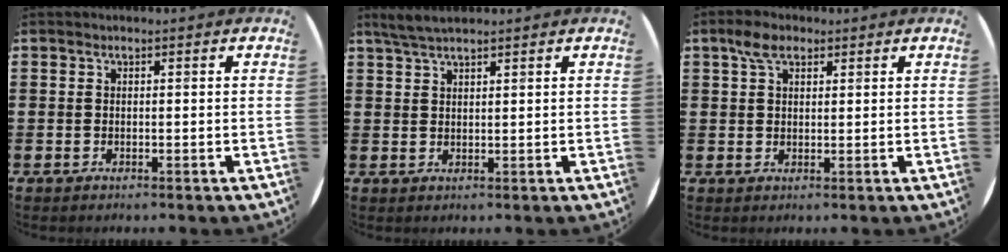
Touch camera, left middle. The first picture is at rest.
{"total": 3.0, "force": [2.5, 0.4, 1.5], "torque": [-0.034, 0.005, 0.047]}
{"total": 3.8, "force": [2.5, 1.9, 2.1], "torque": [-0.038, 0.005, 0.043]}